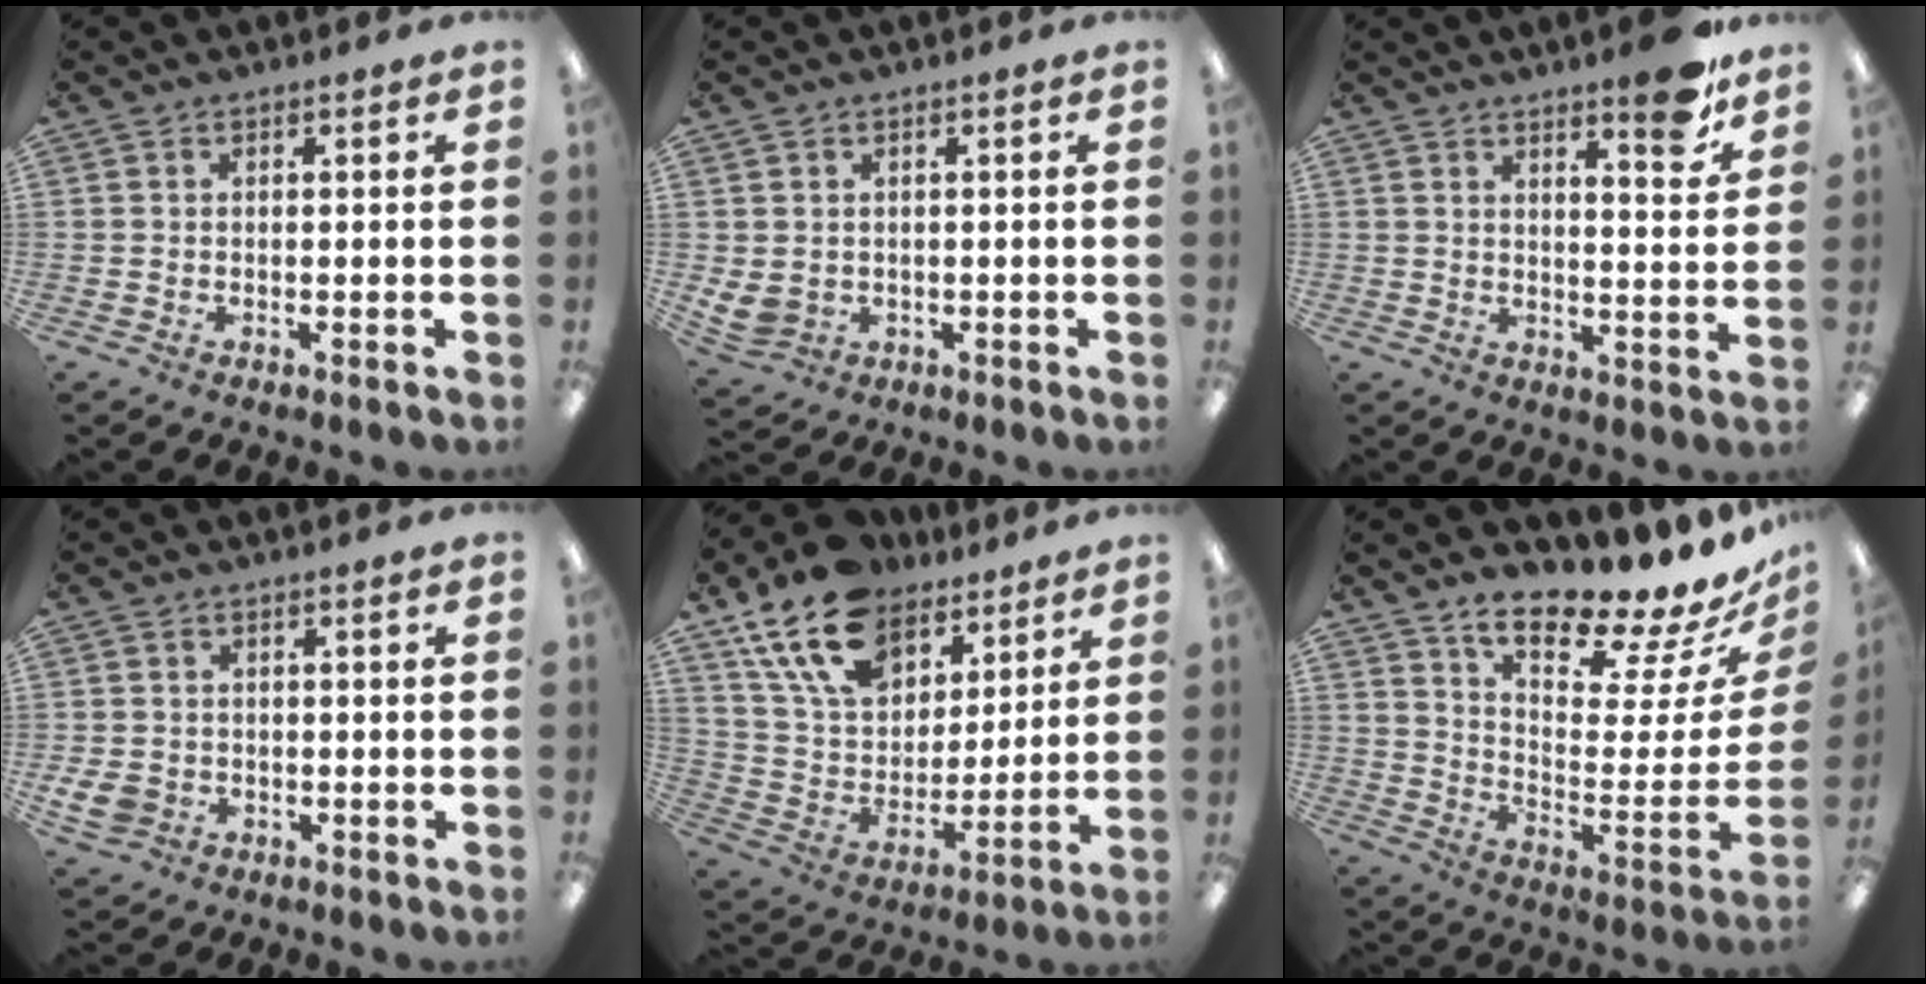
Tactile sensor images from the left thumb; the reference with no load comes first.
{"total": 4.0, "force": [0.8, 3.4, 2.0], "torque": [-0.052, -0.001, 0.017]}
{"total": 9.3, "force": [7.1, 2.0, 5.7], "torque": [-0.064, -0.047, 0.114]}
{"total": 4.3, "force": [-1.1, 3.6, 2.1], "torque": [-0.055, 0.001, -0.020]}
{"total": 18.7, "force": [12.8, 10.8, 8.2], "torque": [-0.169, -0.061, 0.238]}
{"total": 16.8, "force": [15.3, 3.3, 6.3], "torque": [-0.081, -0.137, 0.254]}